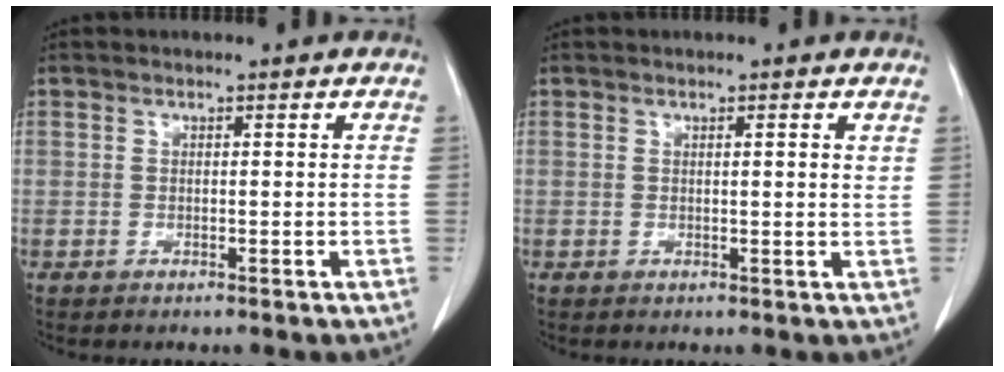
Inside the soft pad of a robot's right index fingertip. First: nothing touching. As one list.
[{"total": 1.5, "force": [0.8, 0.1, 1.3], "torque": [-0.022, -0.003, 0.008]}]